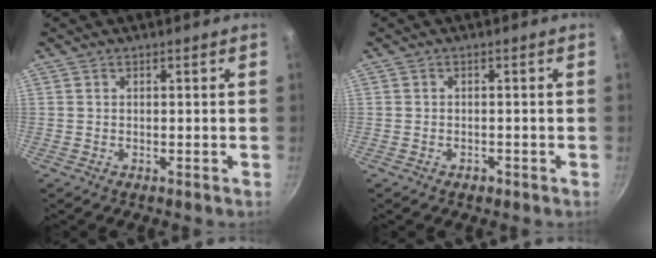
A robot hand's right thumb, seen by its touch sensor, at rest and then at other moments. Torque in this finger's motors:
{"motor_torque": [0.09, 0.11, -0.28, 0.22, 0.04]}